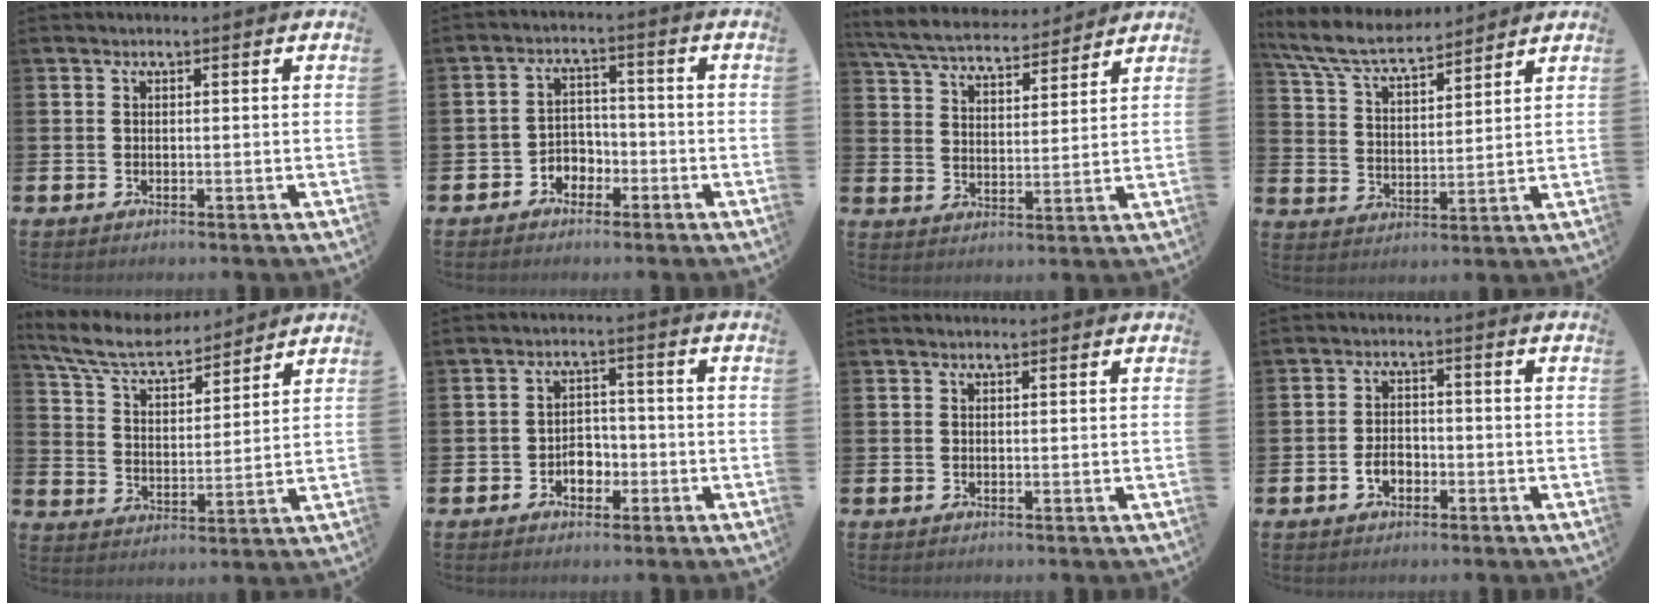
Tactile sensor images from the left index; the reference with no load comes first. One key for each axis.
{"total": 3.1, "fx": -2.2, "fy": 2.2, "fz": 0.4, "tx": -0.020, "ty": 0.003, "tz": -0.051}
{"total": 6.3, "fx": 6.0, "fy": 1.2, "fz": 1.3, "tx": -0.055, "ty": -0.035, "tz": 0.106}
{"total": 7.4, "fx": 6.8, "fy": 1.5, "fz": 2.5, "tx": -0.077, "ty": -0.036, "tz": 0.121}
{"total": 7.8, "fx": 7.1, "fy": 1.9, "fz": 2.7, "tx": -0.087, "ty": -0.042, "tz": 0.125}
{"total": 3.2, "fx": -1.5, "fy": 2.4, "fz": 1.6, "tx": -0.022, "ty": 0.002, "tz": -0.035}
{"total": 0.6, "fx": 0.5, "fy": 0.1, "fz": 0.2, "tx": 0.007, "ty": -0.003, "tz": 0.007}
{"total": 2.7, "fx": -1.3, "fy": 1.8, "fz": 1.6, "tx": -0.019, "ty": -0.001, "tz": -0.030}